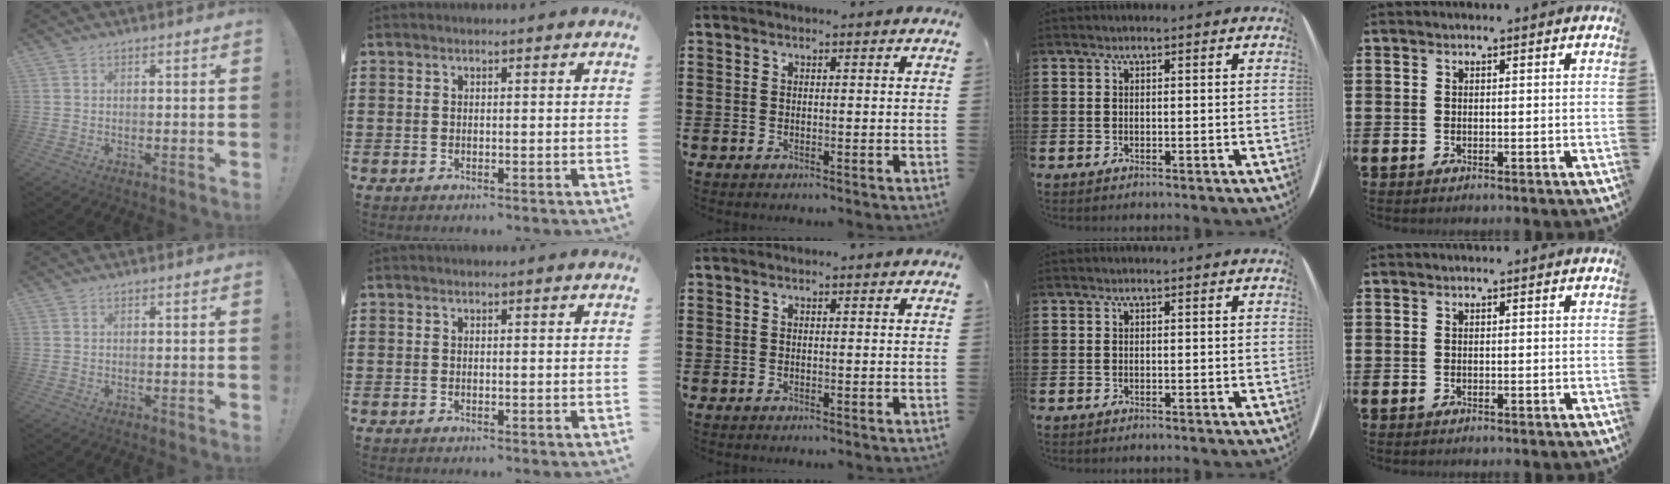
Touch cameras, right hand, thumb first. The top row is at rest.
{}